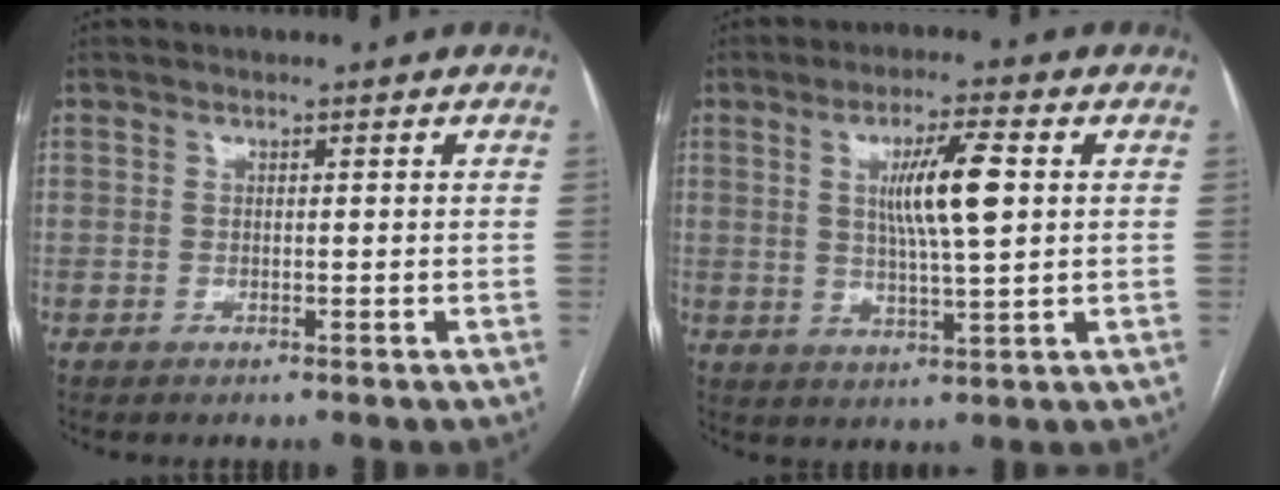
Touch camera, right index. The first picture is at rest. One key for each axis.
{"total": 8.4, "fx": 1.9, "fy": 0.4, "fz": 8.2, "tx": -0.148, "ty": -0.002, "tz": 0.034}